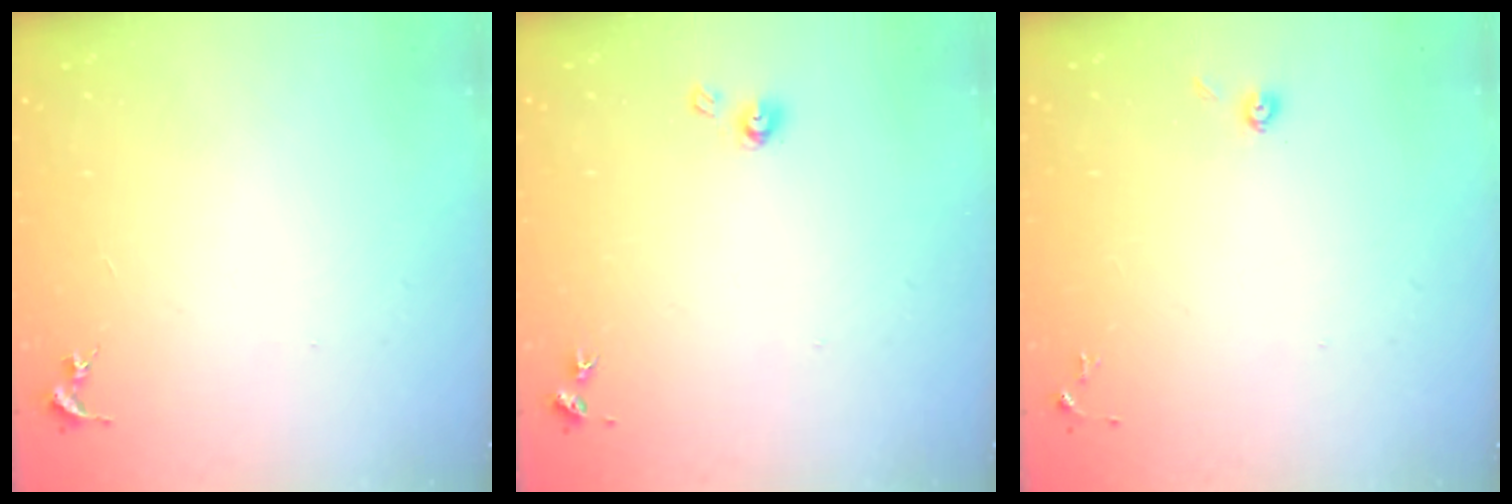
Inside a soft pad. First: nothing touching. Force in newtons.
{"total": 4.9, "press": 4.9, "slide": 0.5}
{"total": 3.9, "press": 3.8, "slide": 0.9}